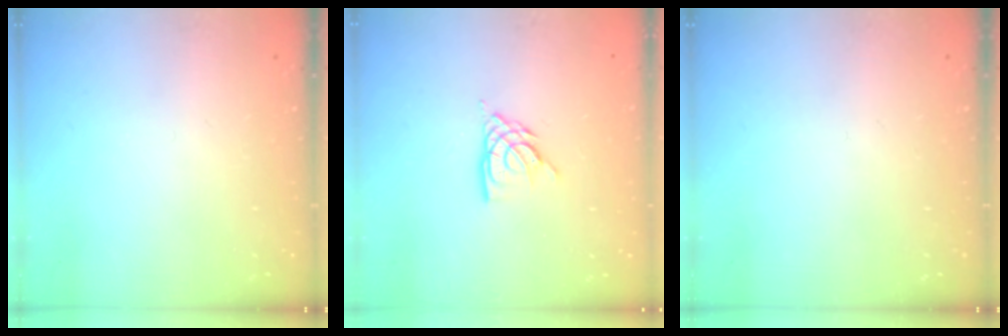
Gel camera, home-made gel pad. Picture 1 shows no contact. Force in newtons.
{"total": 7.3, "press": 7.3, "slide": 0.6}
{"total": 0.0}